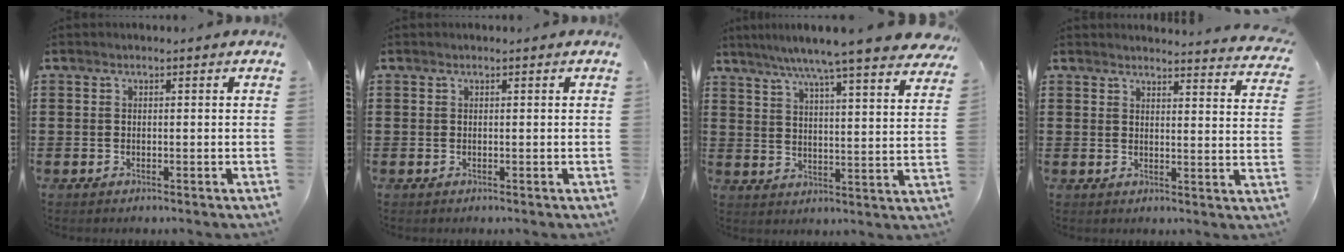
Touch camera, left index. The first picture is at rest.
{"total": 0.0}
{"total": 7.6, "force": [6.5, -1.1, 3.7], "torque": [-0.097, -0.039, 0.106]}
{"total": 3.1, "force": [3.0, -0.3, 0.4], "torque": [-0.014, -0.023, 0.052]}